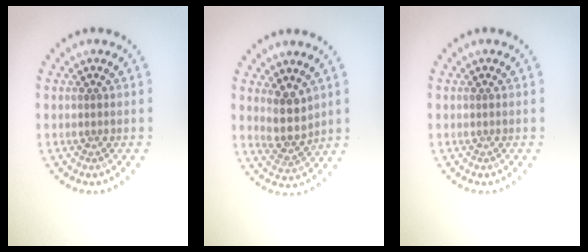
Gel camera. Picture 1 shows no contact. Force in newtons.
{"total": 3.0, "press": 2.6, "slide": 1.4}
{"total": 0.0}